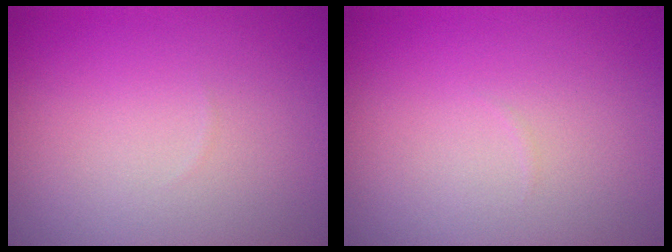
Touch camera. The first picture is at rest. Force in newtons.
{"total": 0.0}